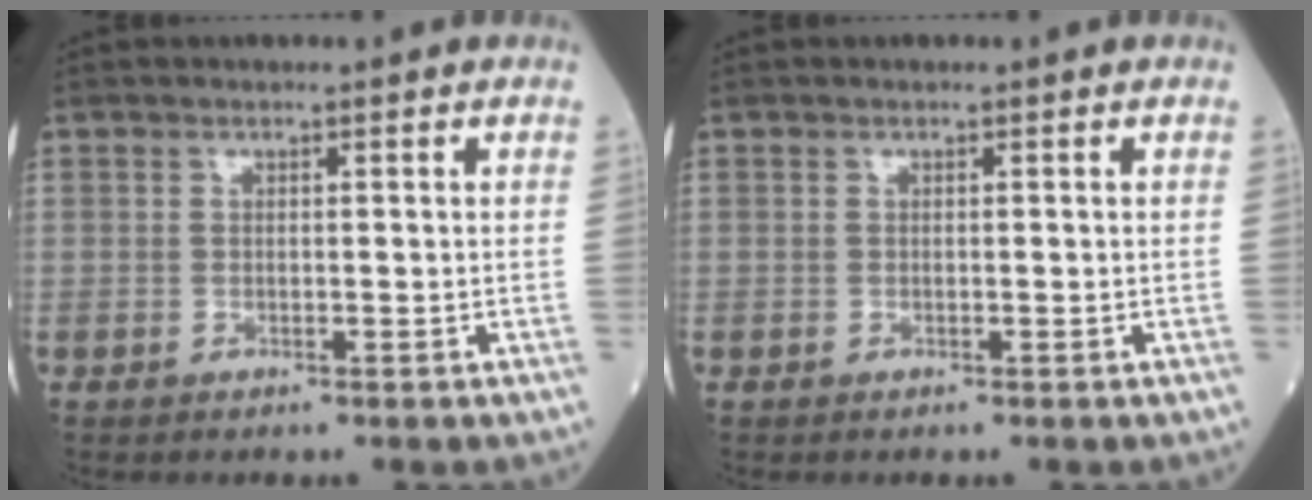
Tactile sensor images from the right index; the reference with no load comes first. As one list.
[{"total": 0.0}]